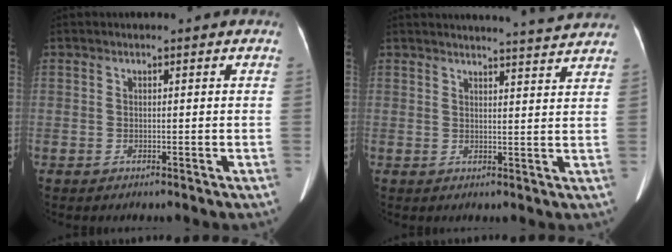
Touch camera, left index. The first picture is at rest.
{"total": 8.3, "force": [8.0, -1.1, 2.1], "torque": [-0.032, -0.004, 0.088]}